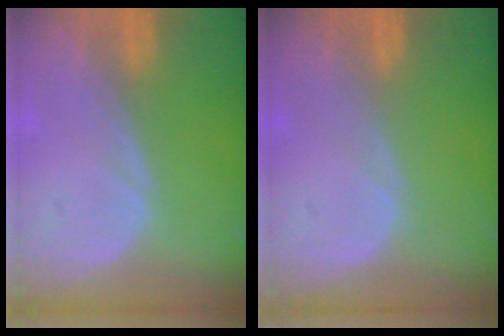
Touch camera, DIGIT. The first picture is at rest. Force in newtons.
{"total": 0.0}